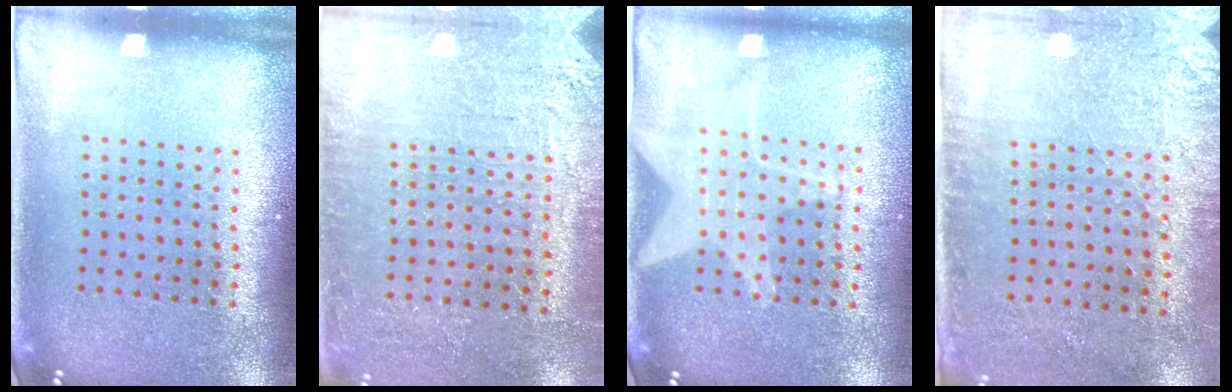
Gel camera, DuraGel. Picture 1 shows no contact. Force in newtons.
{"total": 2.8, "press": 2.8, "slide": 0.4}
{"total": 1.6, "press": 1.5, "slide": 0.6}
{"total": 2.8, "press": 2.3, "slide": 1.6}